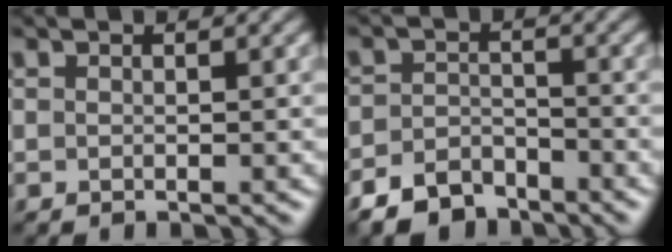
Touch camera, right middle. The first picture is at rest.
{"total": 4.2, "force": [-3.6, 1.9, 1.1], "torque": [-0.019, -0.001, -0.073]}